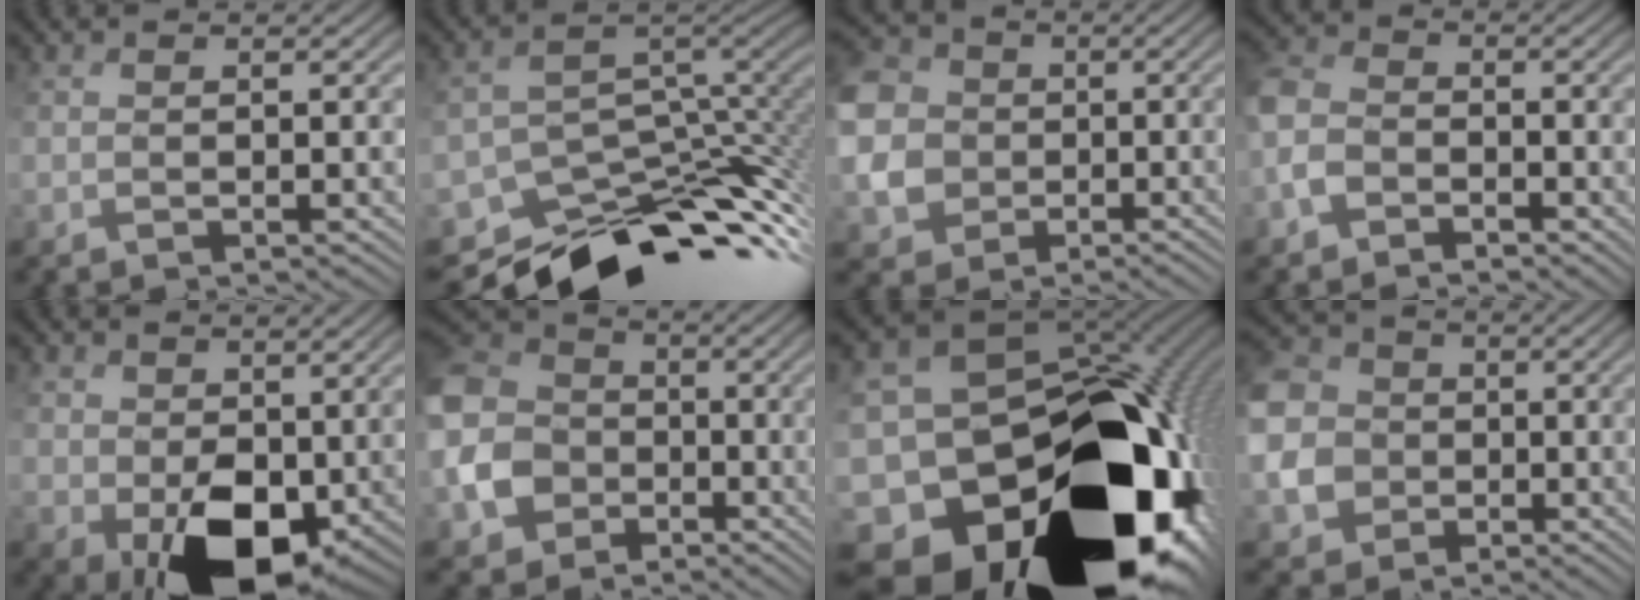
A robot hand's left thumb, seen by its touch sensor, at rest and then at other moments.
{"total": 10.2, "force": [-6.9, 4.7, 5.8], "torque": [-0.107, -0.012, -0.090]}
{"total": 8.2, "force": [-0.3, 7.4, 3.5], "torque": [-0.121, -0.011, -0.012]}
{"total": 3.4, "force": [-1.9, 2.4, 1.6], "torque": [-0.051, 0.009, -0.049]}
{"total": 10.2, "force": [0.4, 7.2, 7.3], "torque": [-0.153, -0.038, 0.025]}
{"total": 9.7, "force": [-2.6, 8.3, 4.3], "torque": [-0.156, -0.019, -0.057]}
{"total": 22.2, "force": [-11.8, 14.0, 12.6], "torque": [-0.203, -0.050, -0.140]}
{"total": 8.5, "force": [-0.8, 7.8, 3.4], "torque": [-0.124, -0.012, -0.026]}